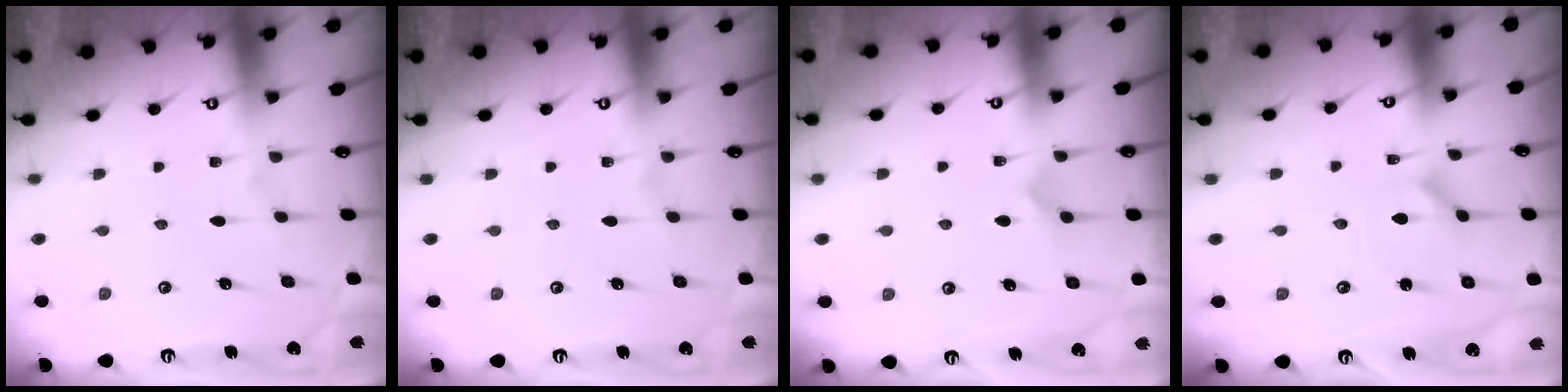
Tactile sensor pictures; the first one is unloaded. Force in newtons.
{"total": 0.0}
{"total": 4.7, "press": 4.7, "slide": 0.5}
{"total": 1.5, "press": 1.4, "slide": 0.3}